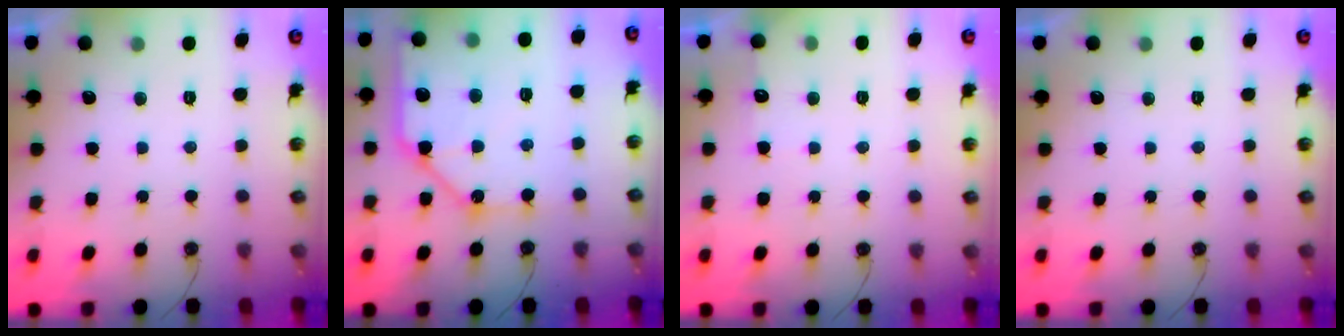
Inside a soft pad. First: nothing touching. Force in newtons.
{"total": 13.6, "press": 13.5, "slide": 1.8}
{"total": 4.8, "press": 4.8, "slide": 0.5}
{"total": 0.0}